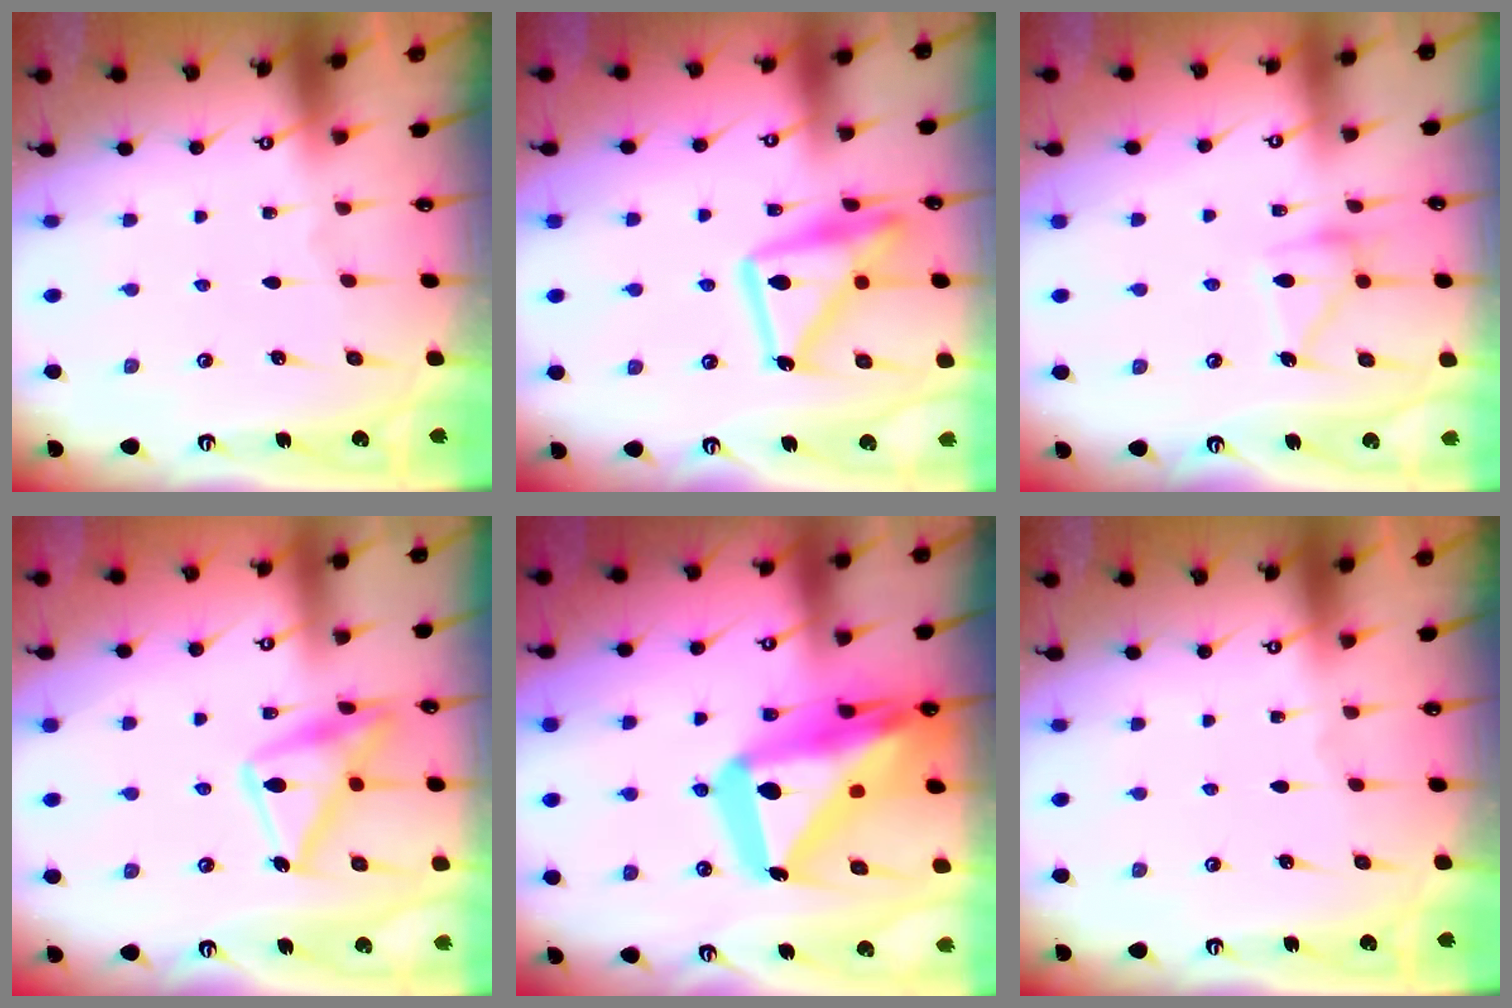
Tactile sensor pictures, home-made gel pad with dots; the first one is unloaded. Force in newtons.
{"total": 15.7, "press": 15.6, "slide": 1.2}
{"total": 14.3, "press": 14.2, "slide": 0.8}
{"total": 17.8, "press": 17.8, "slide": 1.1}
{"total": 26.5, "press": 26.3, "slide": 2.7}
{"total": 0.0}